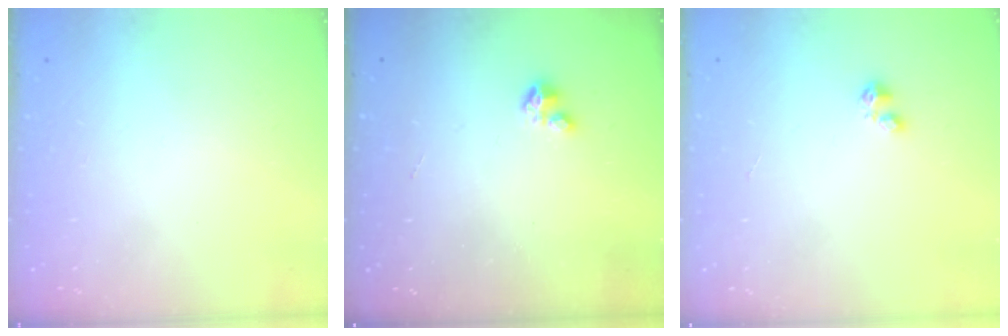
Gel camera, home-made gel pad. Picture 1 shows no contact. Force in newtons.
{"total": 2.3, "press": 2.3, "slide": 0.2}
{"total": 2.5, "press": 2.4, "slide": 0.4}